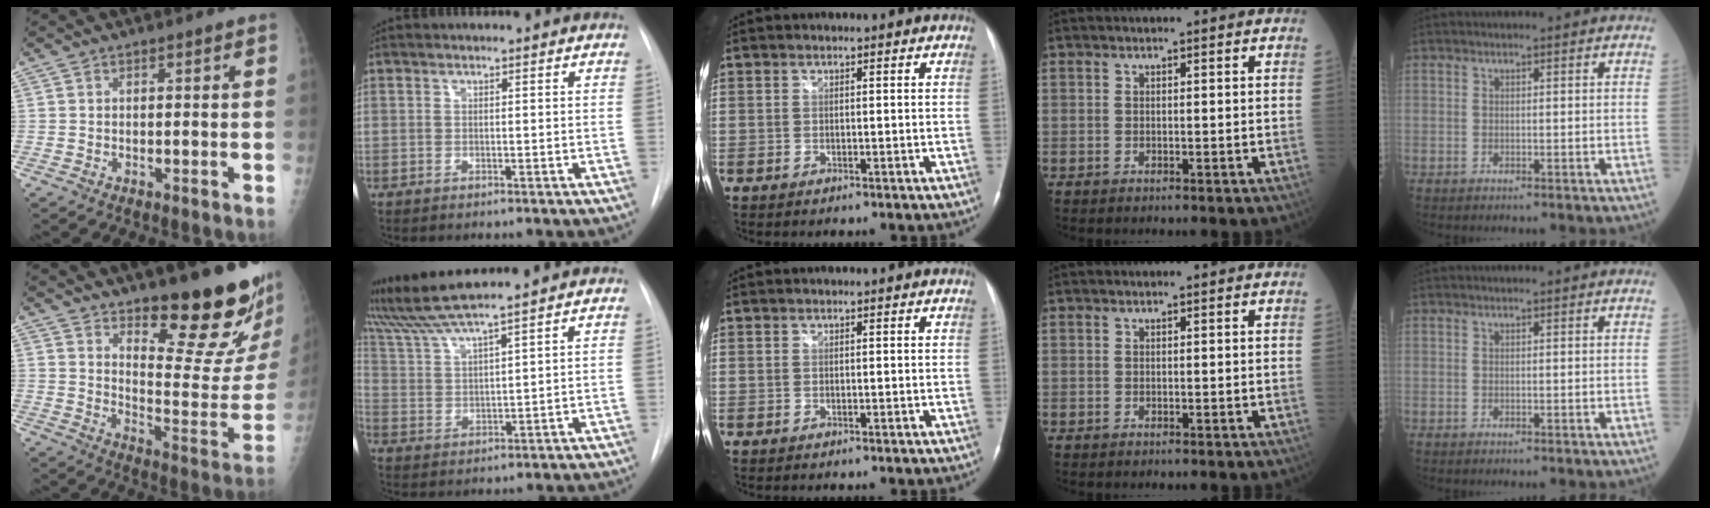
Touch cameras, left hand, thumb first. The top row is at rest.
{"thumb": {"total": 20.2, "force": [15.4, 4.3, 12.4], "torque": [-0.139, -0.145, 0.215]}, "index": {"total": 9.8, "force": [8.6, -1.6, 4.3], "torque": [-0.088, 0.022, 0.165]}}